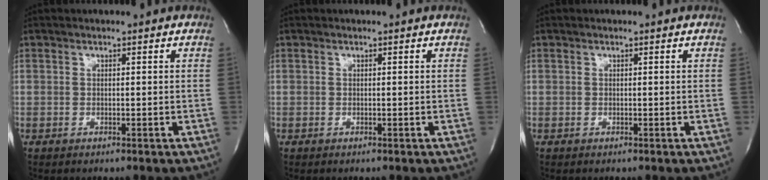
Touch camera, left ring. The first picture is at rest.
{"total": 0.0}
{"total": 0.0}